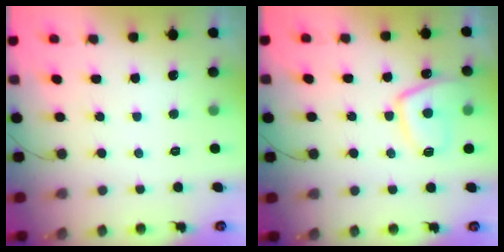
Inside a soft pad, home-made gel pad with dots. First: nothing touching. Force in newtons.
{"total": 10.0, "press": 9.9, "slide": 1.2}